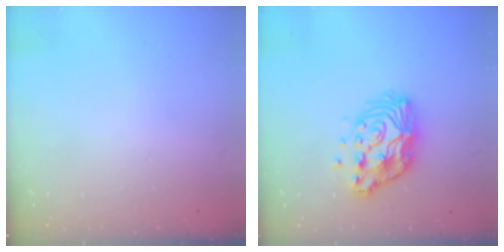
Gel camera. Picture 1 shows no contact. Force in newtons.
{"total": 13.5, "press": 13.4, "slide": 1.2}